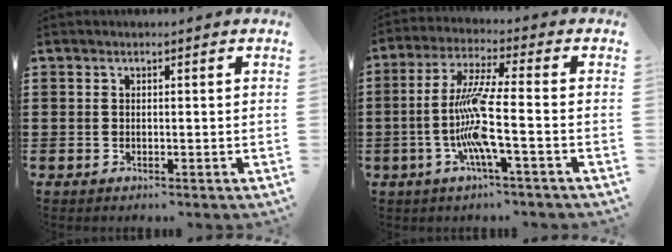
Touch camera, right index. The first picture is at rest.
{"total": 9.7, "force": [-2.6, 0.2, 9.4], "torque": [-0.209, -0.017, -0.062]}